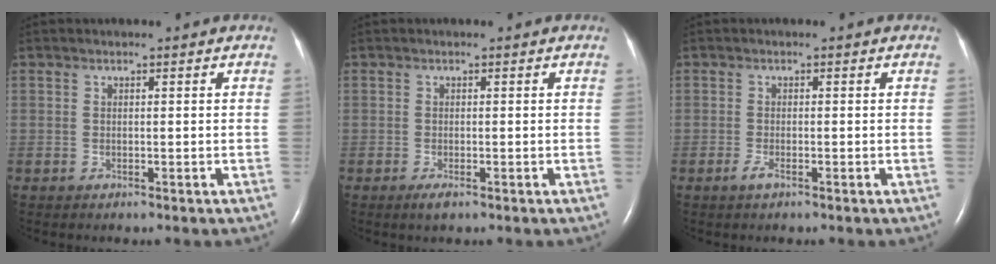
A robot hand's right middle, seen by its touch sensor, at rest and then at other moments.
{"total": 1.4, "force": [-0.8, 0.3, 1.1], "torque": [-0.027, -0.005, -0.014]}
{"total": 1.3, "force": [-0.8, 0.2, 1.0], "torque": [-0.026, -0.003, -0.017]}